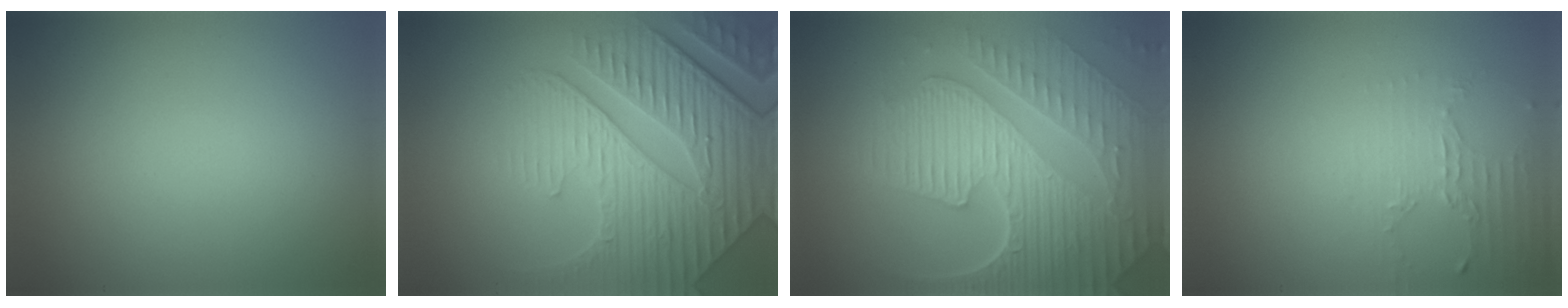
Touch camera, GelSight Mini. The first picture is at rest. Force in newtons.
{"total": 8.3, "press": 6.2, "slide": 5.5}
{"total": 9.4, "press": 6.4, "slide": 6.9}
{"total": 2.0, "press": 1.5, "slide": 1.4}